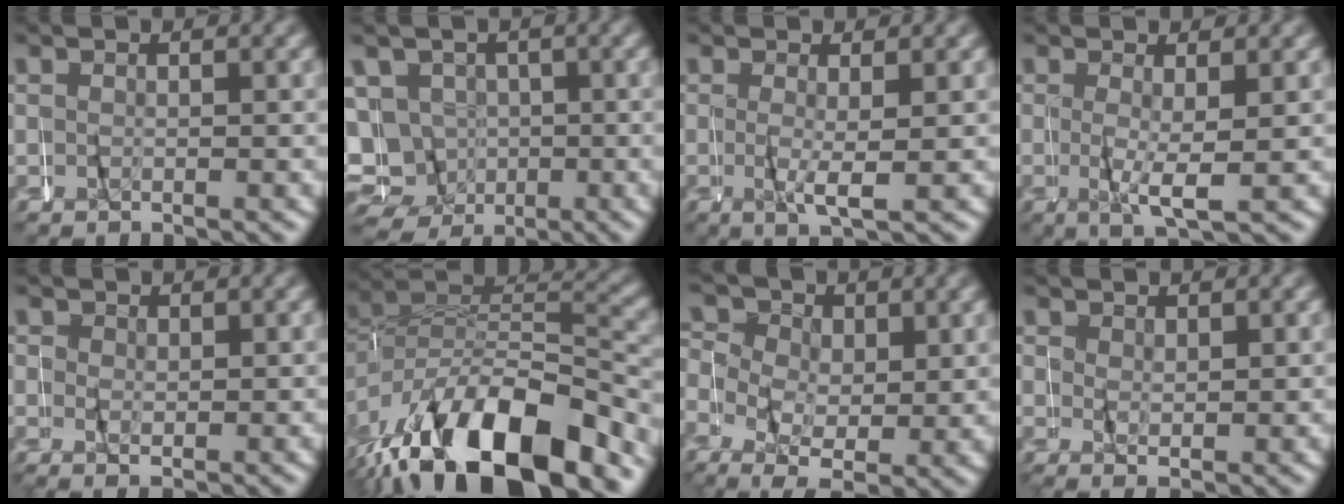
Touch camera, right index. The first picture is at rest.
{"total": 12.7, "force": [-1.9, 12.1, 3.4], "torque": [-0.114, -0.051, -0.025]}
{"total": 2.4, "force": [-0.3, -0.2, 2.3], "torque": [-0.046, -0.001, -0.003]}
{"total": 3.1, "force": [-0.5, 0.2, 3.0], "torque": [-0.056, -0.002, -0.007]}
{"total": 1.4, "force": [0.2, 0.6, 1.3], "torque": [-0.014, -0.001, 0.003]}
{"total": 12.3, "force": [-6.6, 6.3, 8.4], "torque": [-0.149, -0.013, -0.096]}
{"total": 7.7, "force": [1.1, 5.7, 5.1], "torque": [-0.081, -0.001, 0.010]}
{"total": 1.6, "force": [0.5, 0.5, 1.5], "torque": [-0.019, 0.000, 0.009]}